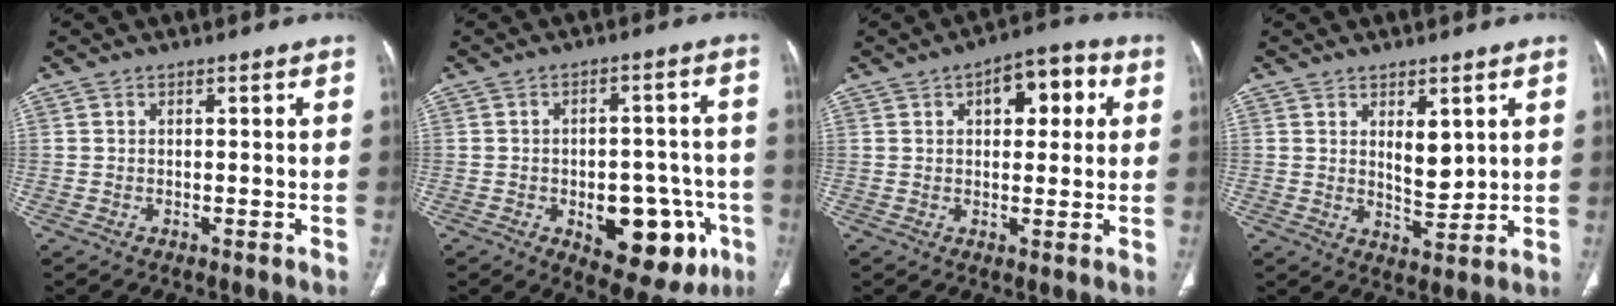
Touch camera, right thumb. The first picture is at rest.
{"total": 16.0, "force": [-5.5, 8.7, 12.3], "torque": [-0.121, 0.028, -0.056]}
{"total": 9.0, "force": [3.0, 4.8, 7.0], "torque": [-0.062, 0.012, 0.034]}
{"total": 5.7, "force": [2.1, 2.6, 4.7], "torque": [-0.062, -0.025, 0.041]}